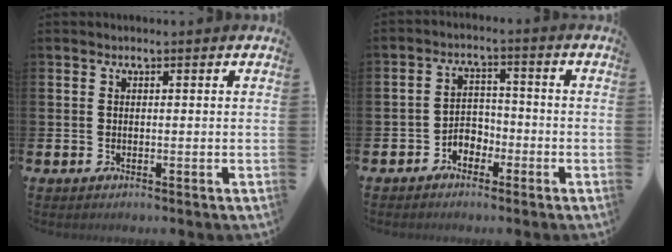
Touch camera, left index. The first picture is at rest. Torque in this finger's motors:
{"motor_torque": [0.06, 0.18, 0.04, 0.03]}